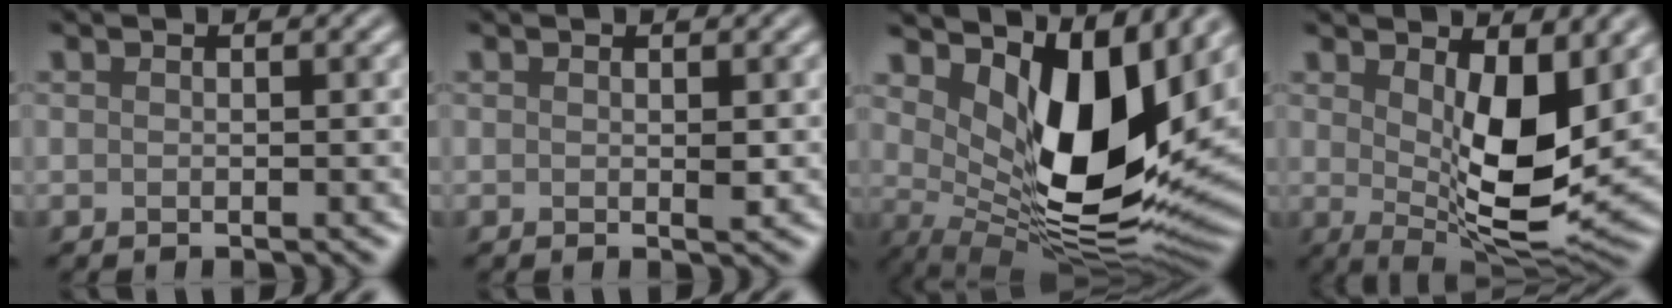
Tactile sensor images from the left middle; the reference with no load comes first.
{"total": 0.7, "force": [0.1, 0.2, 0.6], "torque": [-0.010, -0.004, 0.000]}
{"total": 12.2, "force": [3.7, 5.8, 10.1], "torque": [-0.169, -0.029, 0.082]}
{"total": 8.5, "force": [1.7, 3.4, 7.6], "torque": [-0.125, -0.019, 0.034]}